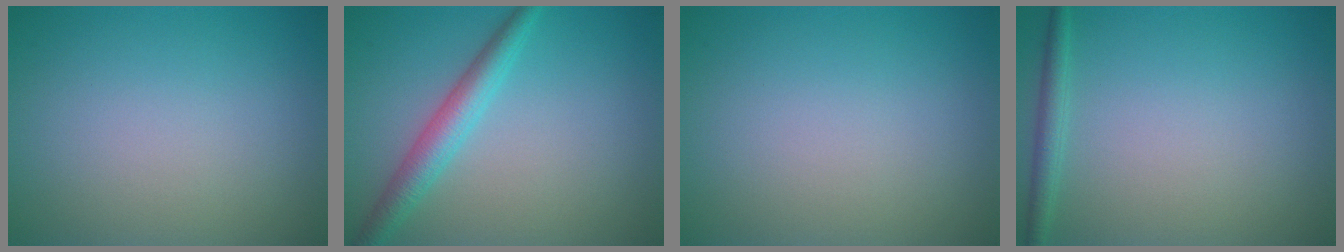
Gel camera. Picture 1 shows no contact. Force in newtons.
{"total": 3.3, "press": 3.3, "slide": 0.0}
{"total": 0.0}
{"total": 1.5, "press": 1.5, "slide": 0.1}